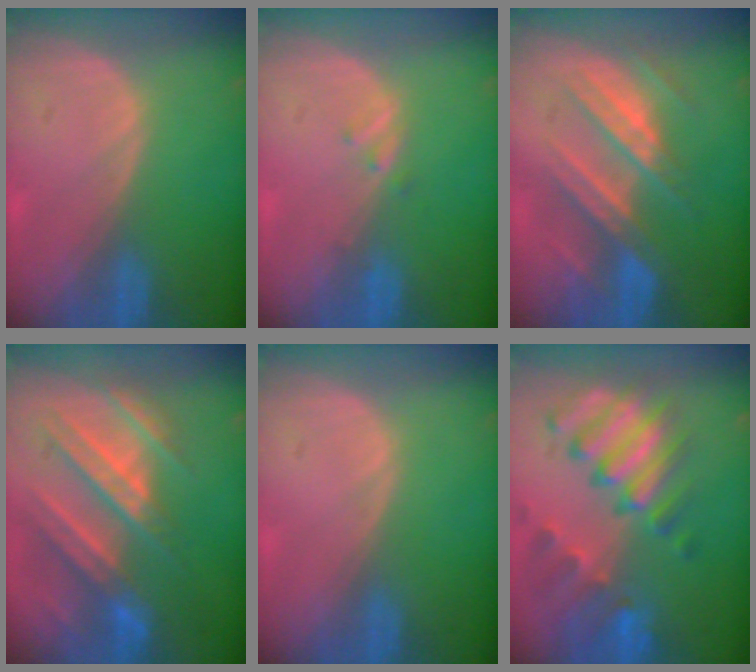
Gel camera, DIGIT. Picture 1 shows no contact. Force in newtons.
{"total": 1.1, "press": 1.1, "slide": 0.1}
{"total": 8.0, "press": 7.9, "slide": 1.1}
{"total": 10.1, "press": 9.6, "slide": 3.3}
{"total": 0.0}
{"total": 11.1, "press": 9.5, "slide": 5.7}